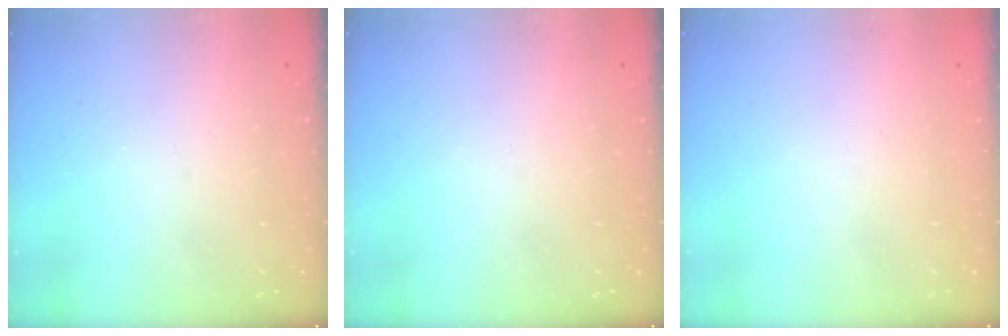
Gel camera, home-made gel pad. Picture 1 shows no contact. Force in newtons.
{"total": 0.0}
{"total": 1.7, "press": 1.7, "slide": 0.2}